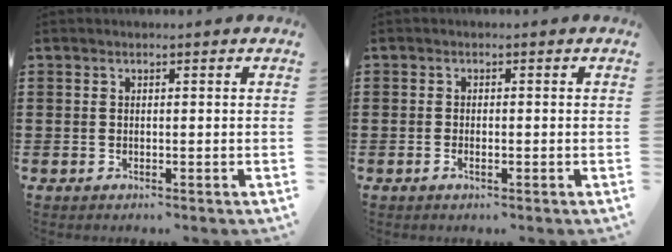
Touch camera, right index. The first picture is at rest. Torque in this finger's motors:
{"motor_torque": [-0.03, 1.60, -0.07, -0.01]}